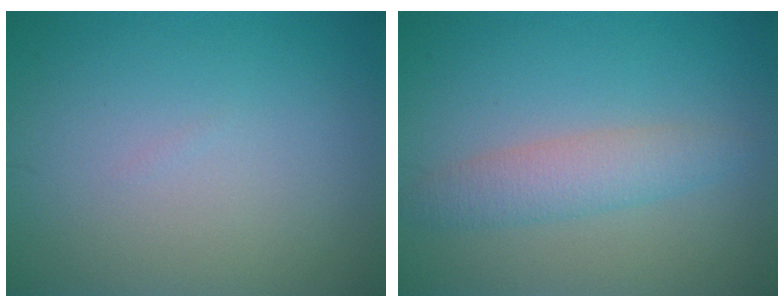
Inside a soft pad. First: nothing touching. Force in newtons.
{"total": 3.0, "press": 3.0, "slide": 0.1}